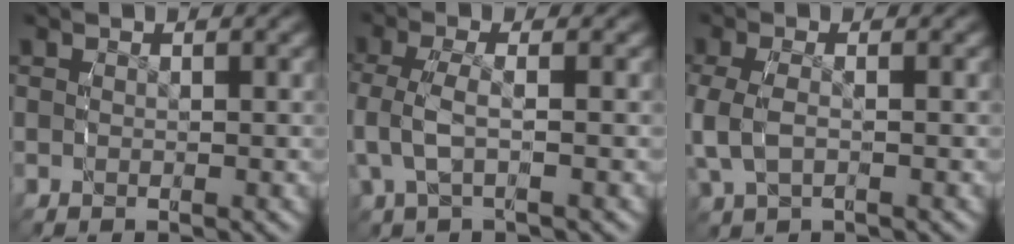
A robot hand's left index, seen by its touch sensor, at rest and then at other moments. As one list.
[{"total": 2.9, "force": [-0.5, 1.4, 2.5], "torque": [-0.070, -0.005, -0.007]}, {"total": 2.9, "force": [-0.5, 1.7, 2.3], "torque": [-0.068, -0.012, 0.002]}]